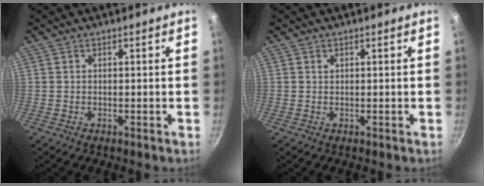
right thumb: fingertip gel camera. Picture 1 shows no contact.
{"total": 0.5, "force": [0.3, 0.4, 0.2], "torque": [-0.002, 0.000, 0.005]}